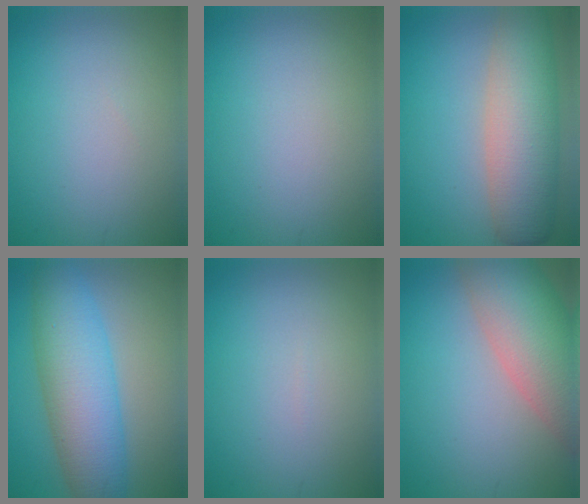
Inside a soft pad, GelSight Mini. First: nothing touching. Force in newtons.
{"total": 0.0}
{"total": 8.7, "press": 8.7, "slide": 0.9}
{"total": 8.4, "press": 8.4, "slide": 0.1}
{"total": 0.0}
{"total": 10.3, "press": 10.3, "slide": 1.0}